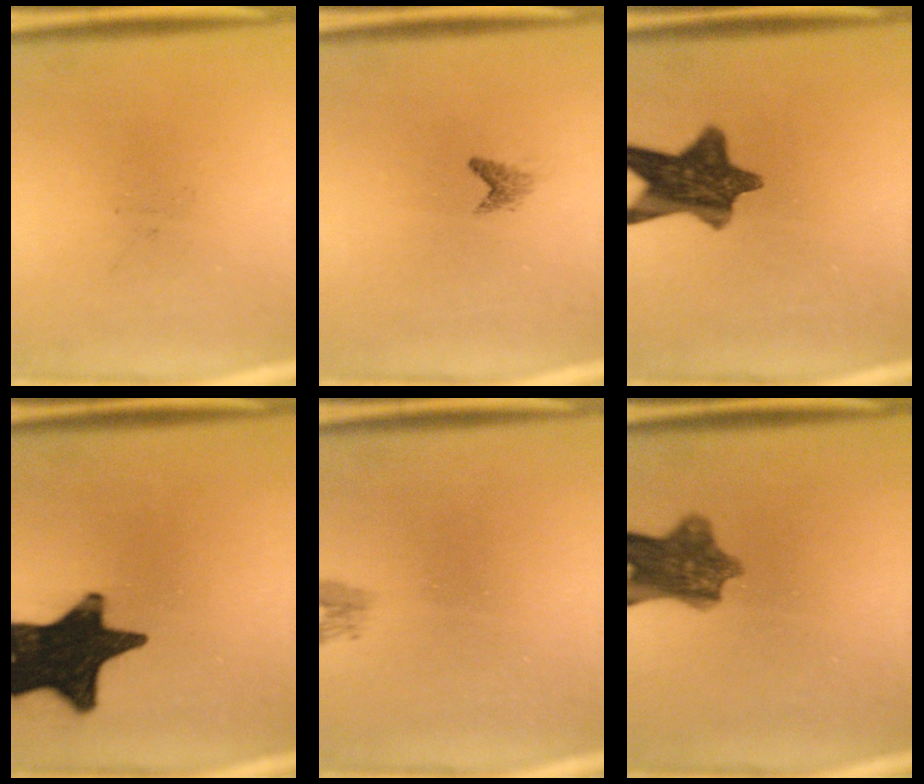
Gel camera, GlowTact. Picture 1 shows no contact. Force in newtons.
{"total": 1.0}
{"total": 11.0}
{"total": 19.0}
{"total": 1.1}
{"total": 8.4}